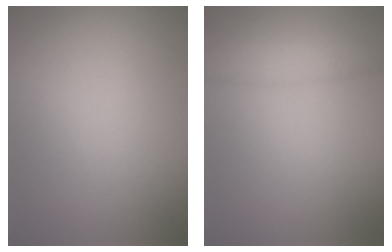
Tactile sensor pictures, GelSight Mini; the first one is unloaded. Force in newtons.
{"total": 2.0, "press": 2.0, "slide": 0.0}